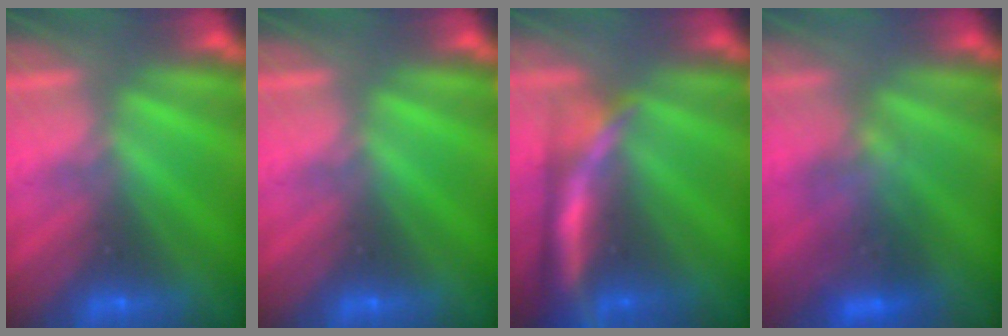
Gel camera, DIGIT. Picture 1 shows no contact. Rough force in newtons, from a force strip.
{"total": 0.0}
{"total": 7.2}
{"total": 3.9}